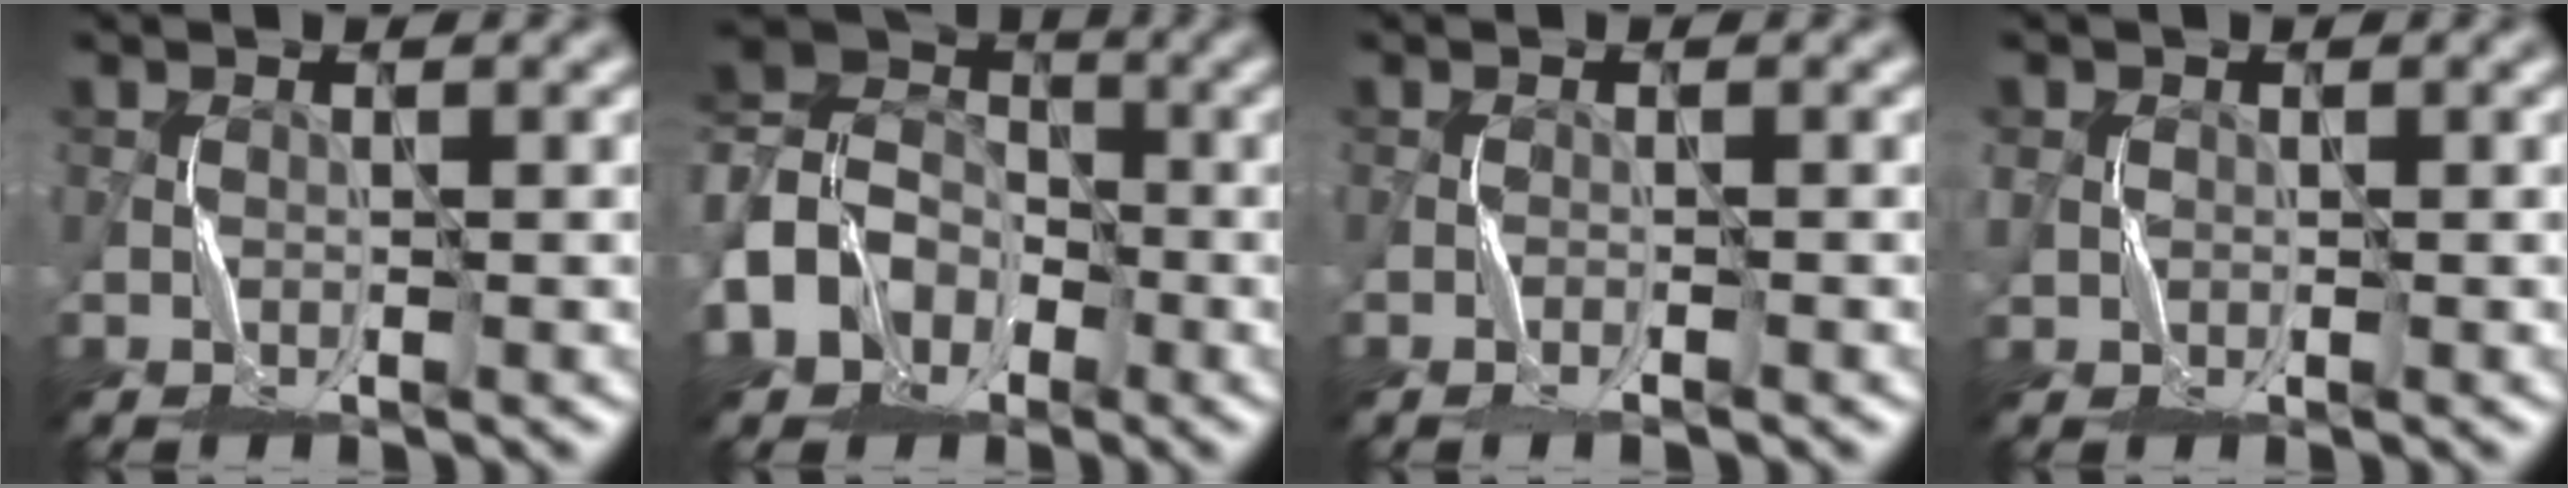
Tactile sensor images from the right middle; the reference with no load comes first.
{"total": 9.2, "force": [-3.9, 7.6, 3.6], "torque": [-0.082, -0.005, -0.104]}
{"total": 0.8, "force": [-0.7, 0.0, 0.5], "torque": [-0.009, 0.003, -0.013]}
{"total": 1.4, "force": [0.2, 1.4, 0.3], "torque": [-0.010, 0.001, 0.002]}